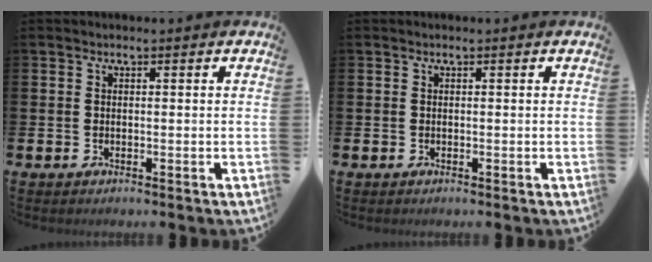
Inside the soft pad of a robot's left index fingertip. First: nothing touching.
{"total": 0.0}